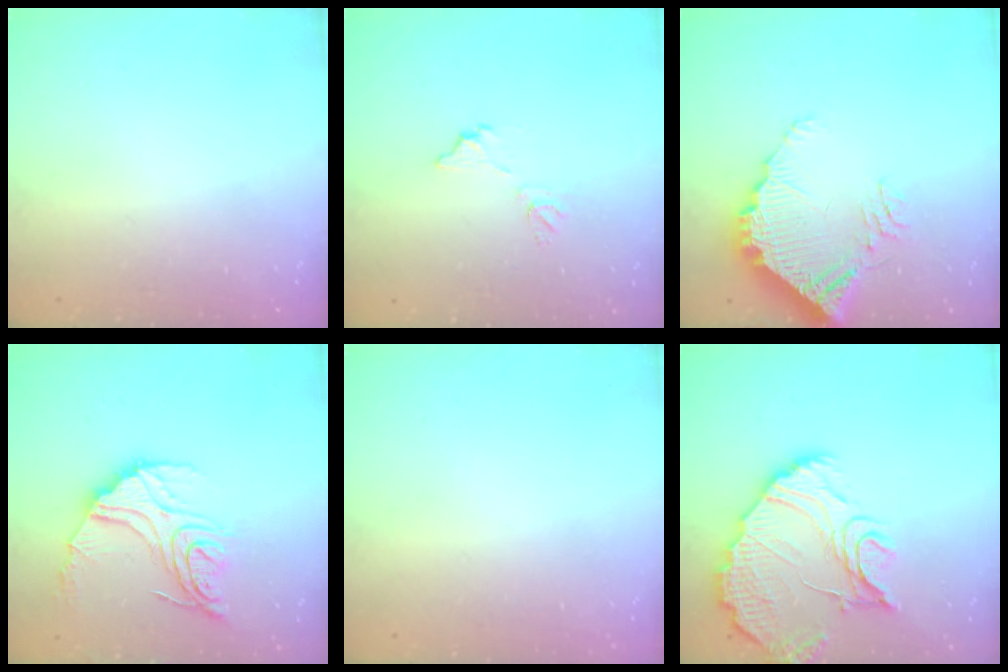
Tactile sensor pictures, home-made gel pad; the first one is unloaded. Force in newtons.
{"total": 6.2, "press": 6.2, "slide": 0.3}
{"total": 11.8, "press": 11.8, "slide": 0.9}
{"total": 16.1, "press": 16.0, "slide": 1.6}
{"total": 0.0}
{"total": 15.9, "press": 15.8, "slide": 1.5}